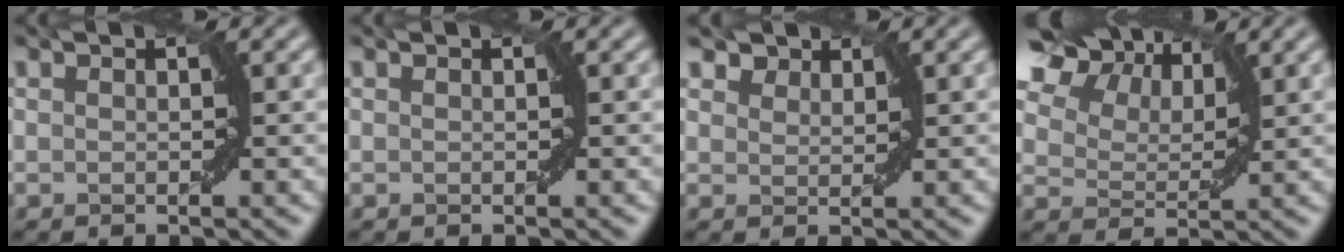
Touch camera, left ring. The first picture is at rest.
{"total": 0.0}
{"total": 1.9, "force": [1.7, 0.8, 0.3], "torque": [-0.012, 0.002, 0.033]}
{"total": 11.7, "force": [6.7, 7.2, 6.4], "torque": [-0.117, 0.037, 0.108]}